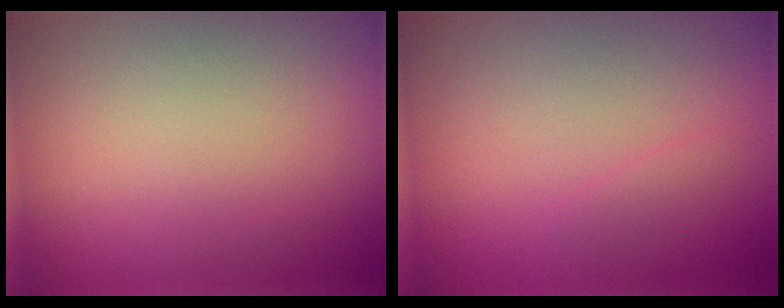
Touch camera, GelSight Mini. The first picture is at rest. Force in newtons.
{"total": 0.6, "press": 0.6, "slide": 0.0}